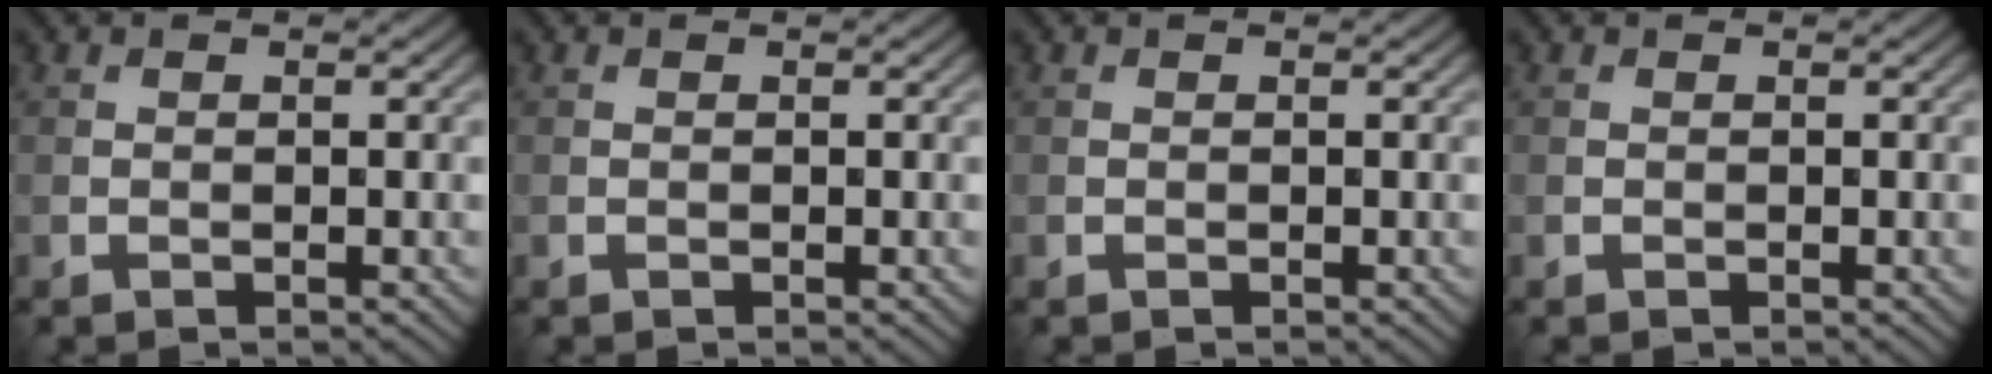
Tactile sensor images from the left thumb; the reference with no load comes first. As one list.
[{"total": 0.0}, {"total": 0.0}, {"total": 0.0}]